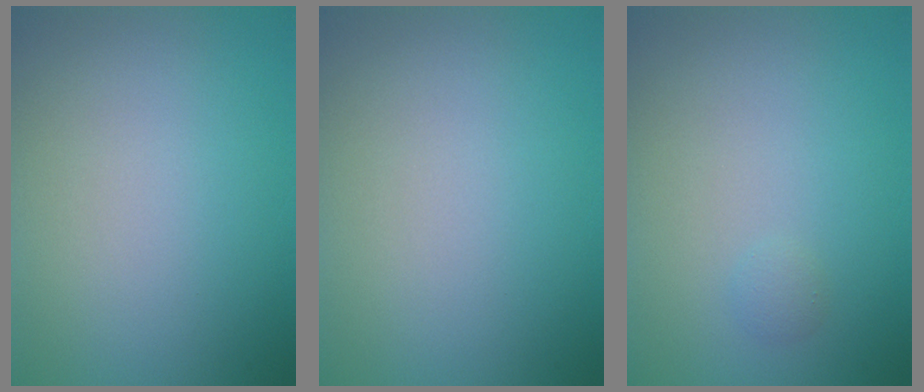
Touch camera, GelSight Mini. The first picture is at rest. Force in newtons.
{"total": 0.0}
{"total": 0.6, "press": 0.6, "slide": 0.0}